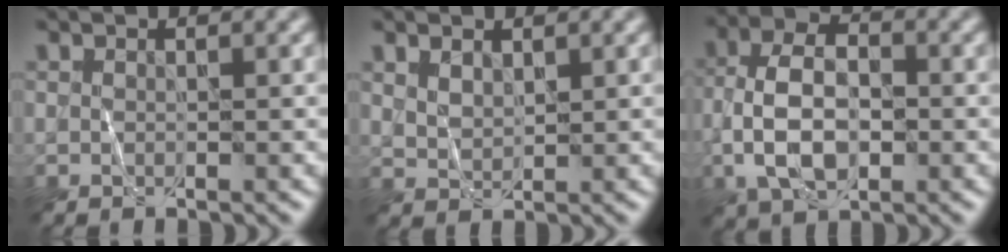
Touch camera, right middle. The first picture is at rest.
{"total": 1.5, "force": [1.0, 0.8, 0.7], "torque": [-0.018, -0.001, 0.027]}
{"total": 6.6, "force": [-1.5, 3.8, 5.1], "torque": [-0.104, 0.008, -0.032]}